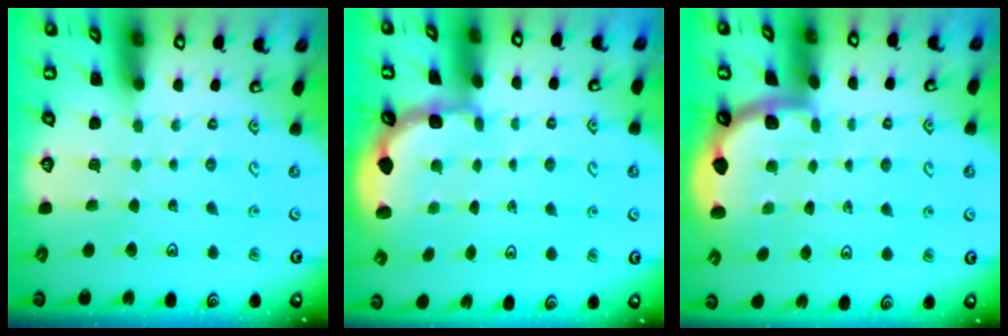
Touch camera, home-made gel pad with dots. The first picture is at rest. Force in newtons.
{"total": 2.4, "press": 1.8, "slide": 1.6}
{"total": 1.7, "press": 1.7, "slide": 0.1}